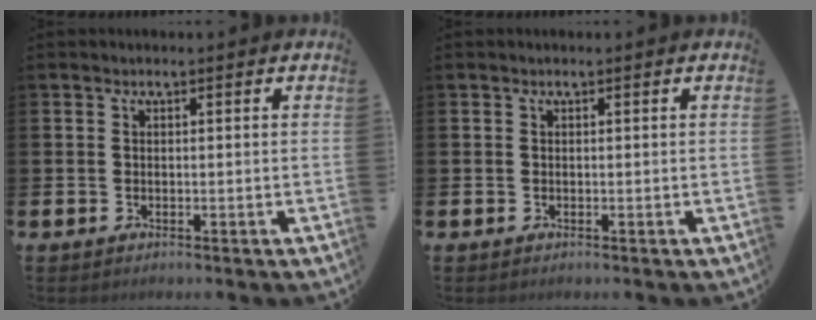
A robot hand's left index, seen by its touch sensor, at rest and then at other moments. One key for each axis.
{"total": 0.0}